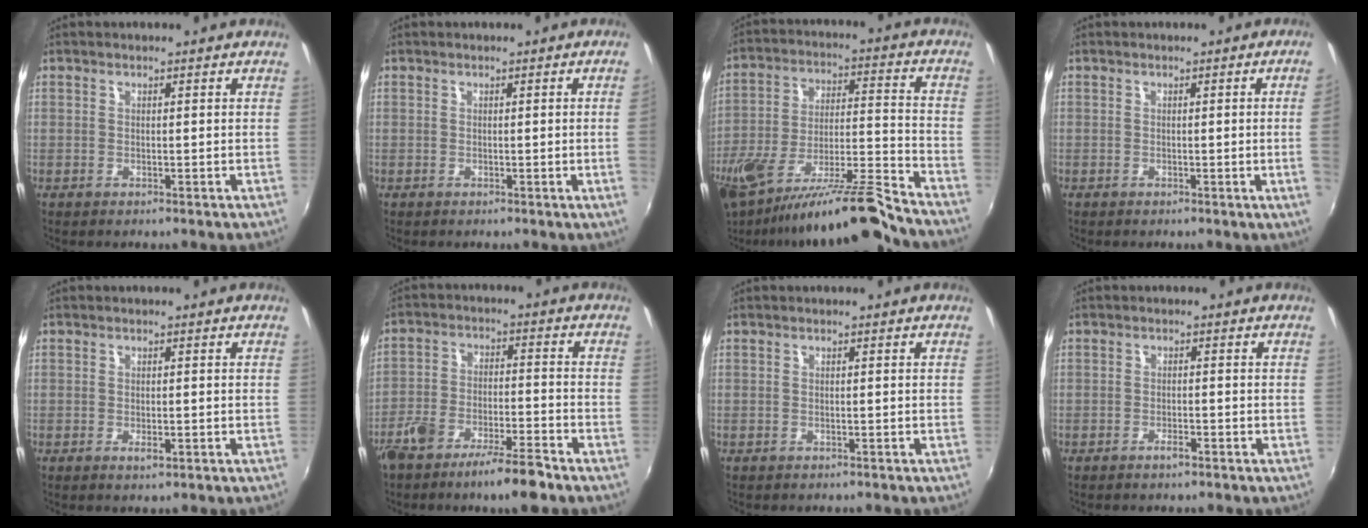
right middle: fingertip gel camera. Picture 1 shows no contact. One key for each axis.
{"total": 2.1, "fx": 0.0, "fy": -1.3, "fz": 1.7, "tx": -0.015, "ty": -0.016, "tz": 0.002}
{"total": 21.2, "fx": -17.3, "fy": 1.4, "fz": 12.1, "tx": -0.231, "ty": -0.046, "tz": -0.289}
{"total": 3.5, "fx": 0.2, "fy": -2.0, "fz": 2.9, "tx": -0.046, "ty": -0.011, "tz": 0.009}
{"total": 1.4, "fx": -0.7, "fy": 0.7, "fz": 1.0, "tx": -0.018, "ty": -0.003, "tz": -0.012}
{"total": 9.7, "fx": -7.3, "fy": 1.5, "fz": 6.2, "tx": -0.129, "ty": 0.003, "tz": -0.126}
{"total": 0.9, "fx": -0.8, "fy": 0.4, "fz": 0.2, "tx": -0.008, "ty": -0.003, "tz": -0.011}
{"total": 1.6, "fx": -1.3, "fy": 0.4, "fz": 0.8, "tx": -0.017, "ty": 0.000, "tz": -0.025}